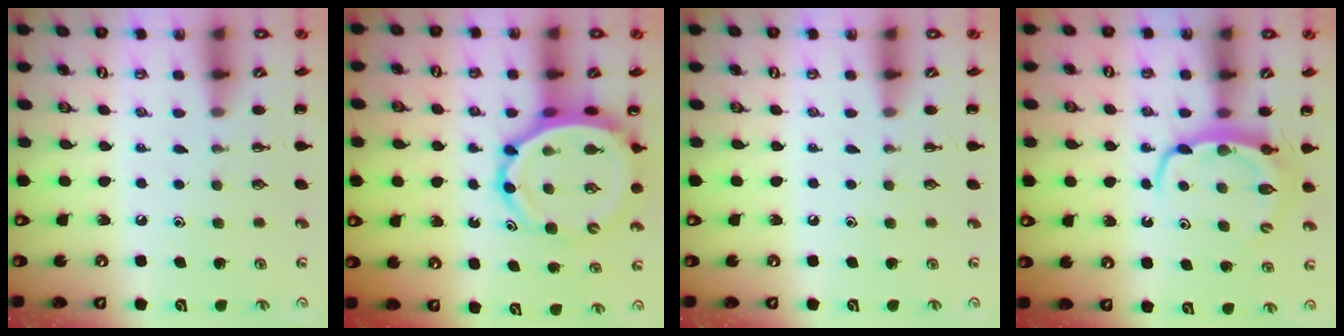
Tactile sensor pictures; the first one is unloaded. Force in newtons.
{"total": 10.1, "press": 9.6, "slide": 3.2}
{"total": 0.0}
{"total": 5.9, "press": 5.9, "slide": 0.4}